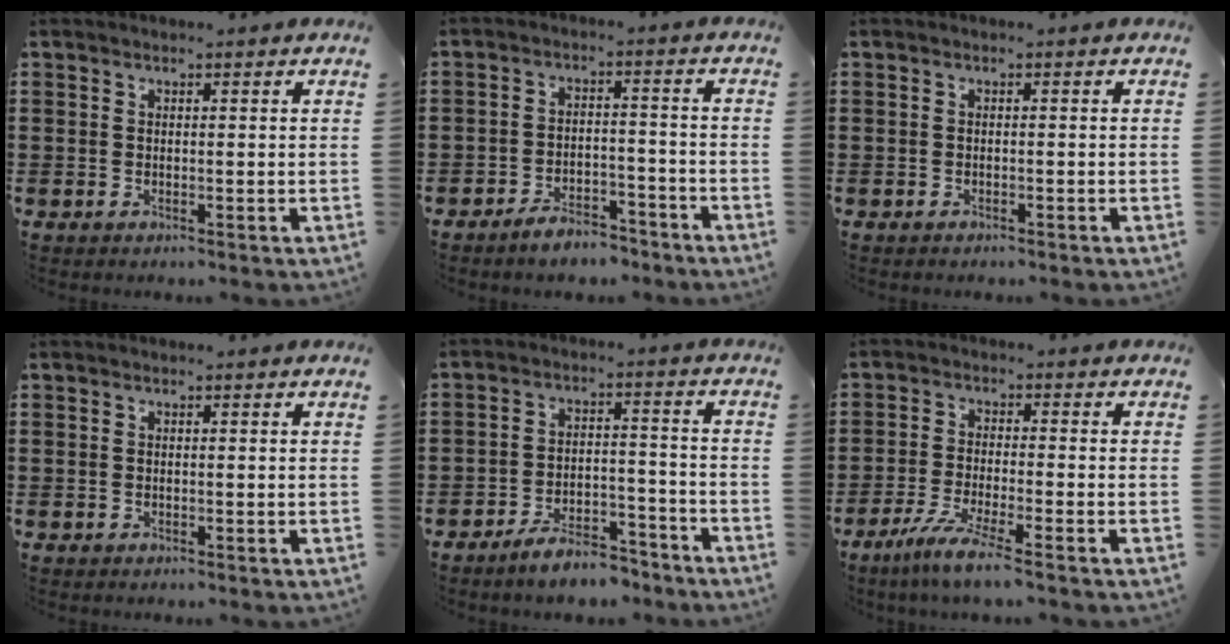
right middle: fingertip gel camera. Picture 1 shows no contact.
{"total": 4.7, "force": [-4.5, 1.0, 0.8], "torque": [-0.020, 0.011, -0.092]}
{"total": 0.5, "force": [-0.5, 0.2, 0.1], "torque": [-0.002, 0.000, -0.011]}
{"total": 0.0}
{"total": 6.3, "force": [-5.9, 1.3, 1.7], "torque": [-0.021, 0.016, -0.112]}
{"total": 5.5, "force": [-4.2, -0.1, 3.6], "torque": [-0.078, -0.016, -0.079]}